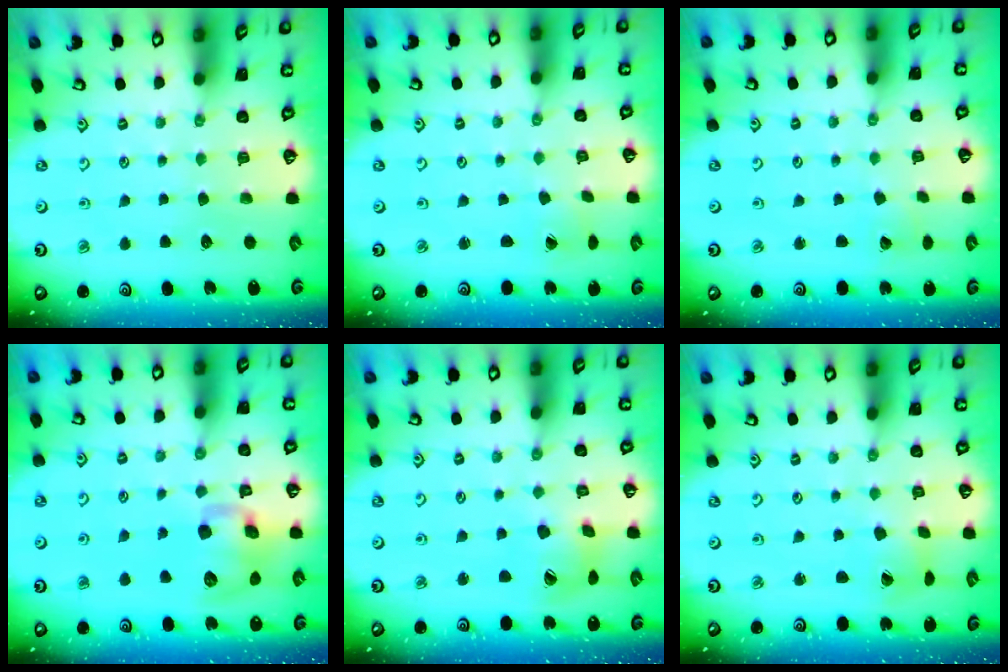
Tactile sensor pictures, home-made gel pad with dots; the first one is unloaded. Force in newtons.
{"total": 1.2, "press": 1.2, "slide": 0.1}
{"total": 2.2, "press": 2.2, "slide": 0.2}
{"total": 11.5, "press": 11.4, "slide": 2.1}
{"total": 10.1, "press": 10.0, "slide": 1.2}
{"total": 2.9, "press": 2.9, "slide": 0.4}